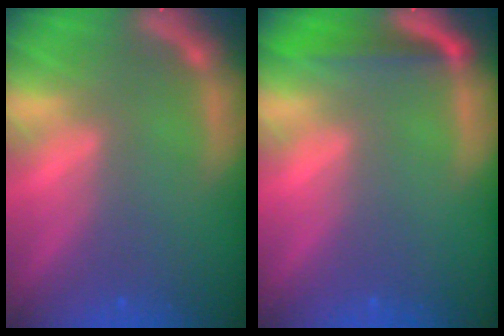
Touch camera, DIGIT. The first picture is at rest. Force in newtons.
{"total": 3.0}